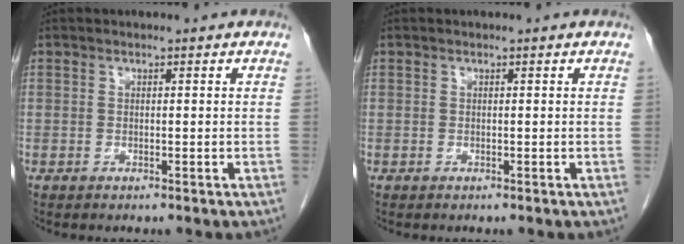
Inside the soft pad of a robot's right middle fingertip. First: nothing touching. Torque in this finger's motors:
{"motor_torque": [-0.19, 0.31, 0.01, 0.01]}